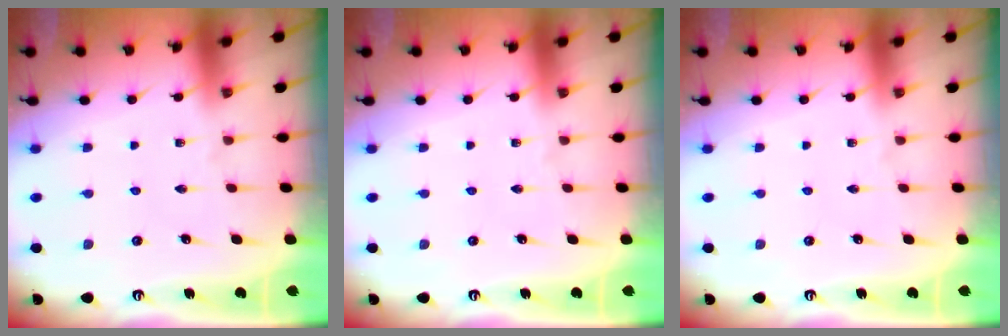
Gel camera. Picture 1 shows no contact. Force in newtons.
{"total": 0.0}
{"total": 0.0}